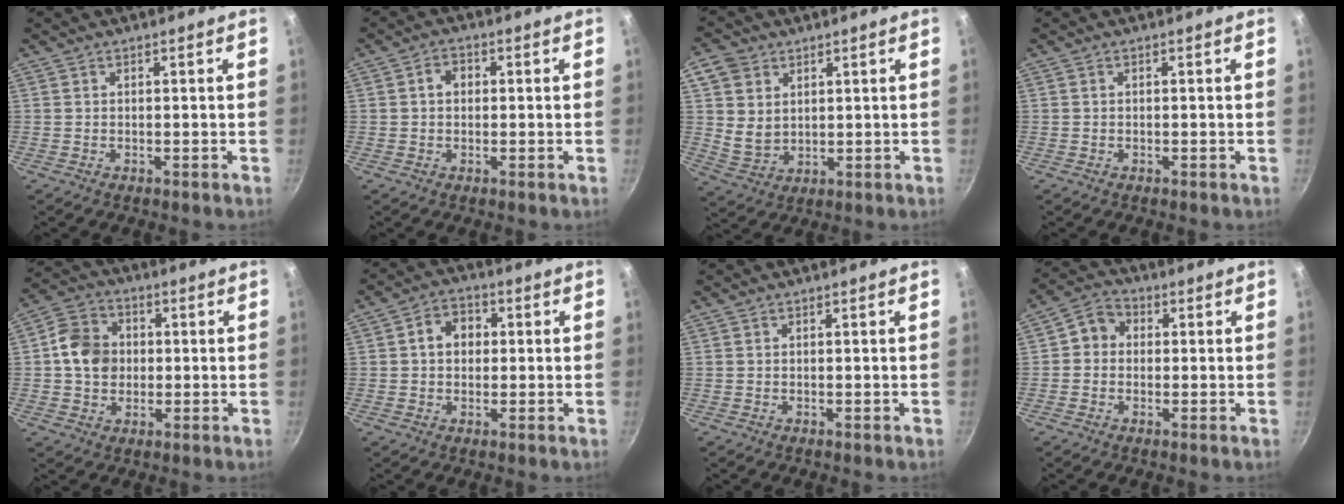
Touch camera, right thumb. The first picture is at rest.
{"total": 3.0, "force": [0.4, 2.4, 1.8], "torque": [-0.014, 0.008, 0.003]}
{"total": 7.7, "force": [2.6, 6.4, 3.6], "torque": [-0.044, -0.017, 0.056]}
{"total": 0.0}
{"total": 9.4, "force": [0.5, 7.9, 5.1], "torque": [-0.068, 0.013, -0.004]}
{"total": 6.1, "force": [0.9, 4.9, 3.6], "torque": [-0.028, 0.013, 0.005]}
{"total": 0.0}
{"total": 5.3, "force": [0.2, 4.7, 2.5], "torque": [-0.020, 0.012, -0.015]}